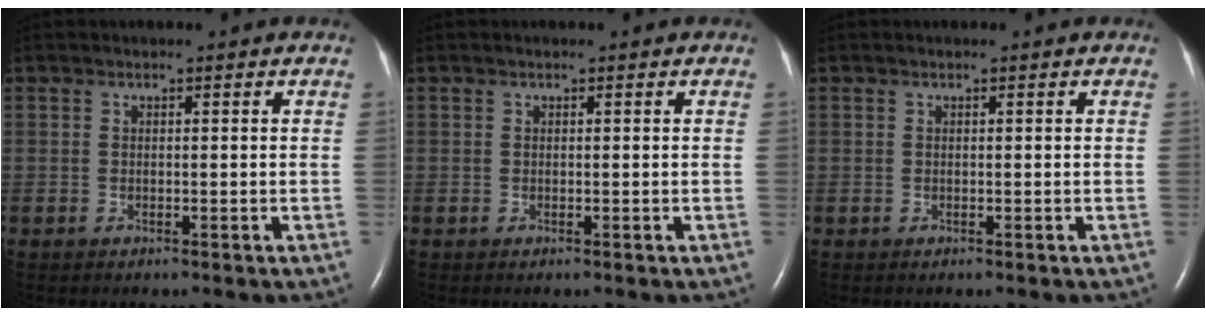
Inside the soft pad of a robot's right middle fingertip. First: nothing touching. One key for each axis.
{"total": 0.0}
{"total": 0.0}